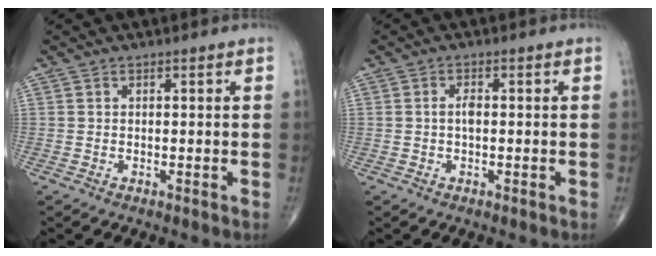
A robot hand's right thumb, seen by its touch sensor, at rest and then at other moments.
{"total": 1.9, "force": [0.0, 0.8, 1.7], "torque": [-0.032, 0.003, -0.002]}